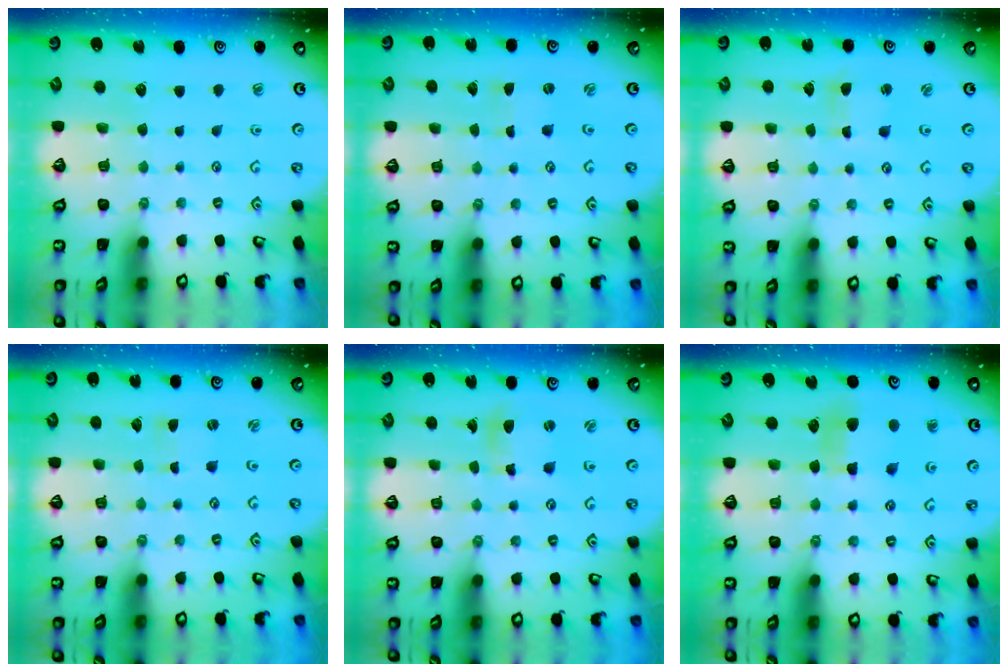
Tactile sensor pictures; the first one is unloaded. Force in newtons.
{"total": 0.0}
{"total": 2.6, "press": 2.5, "slide": 0.3}
{"total": 0.0}
{"total": 6.3, "press": 6.2, "slide": 1.0}
{"total": 5.8, "press": 5.8, "slide": 0.5}